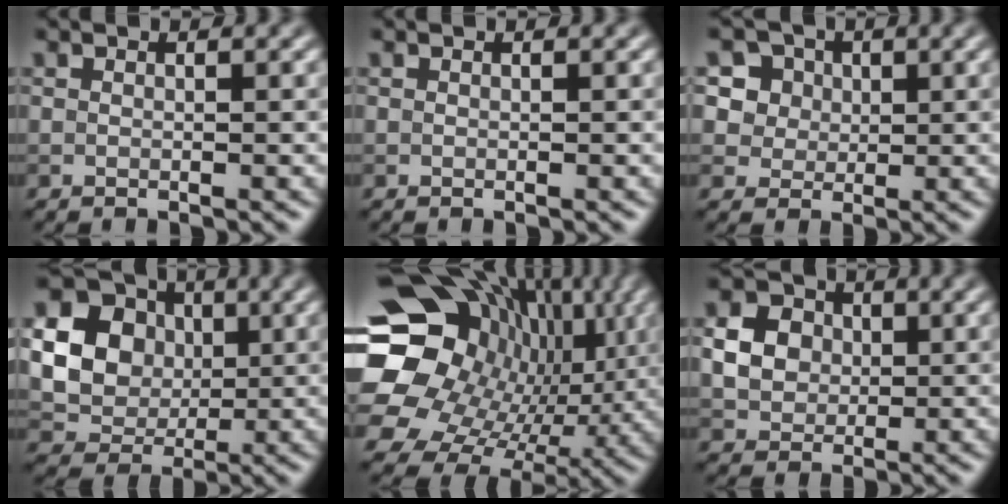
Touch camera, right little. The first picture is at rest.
{"total": 0.0}
{"total": 7.1, "force": [3.4, 5.6, 2.6], "torque": [-0.045, 0.014, 0.045]}
{"total": 15.1, "force": [3.2, 13.6, 5.7], "torque": [-0.164, 0.023, 0.049]}
{"total": 20.7, "force": [4.1, 17.1, 11.0], "torque": [-0.201, -0.001, 0.078]}
{"total": 3.8, "force": [0.4, 3.3, 1.8], "torque": [-0.031, 0.005, 0.009]}